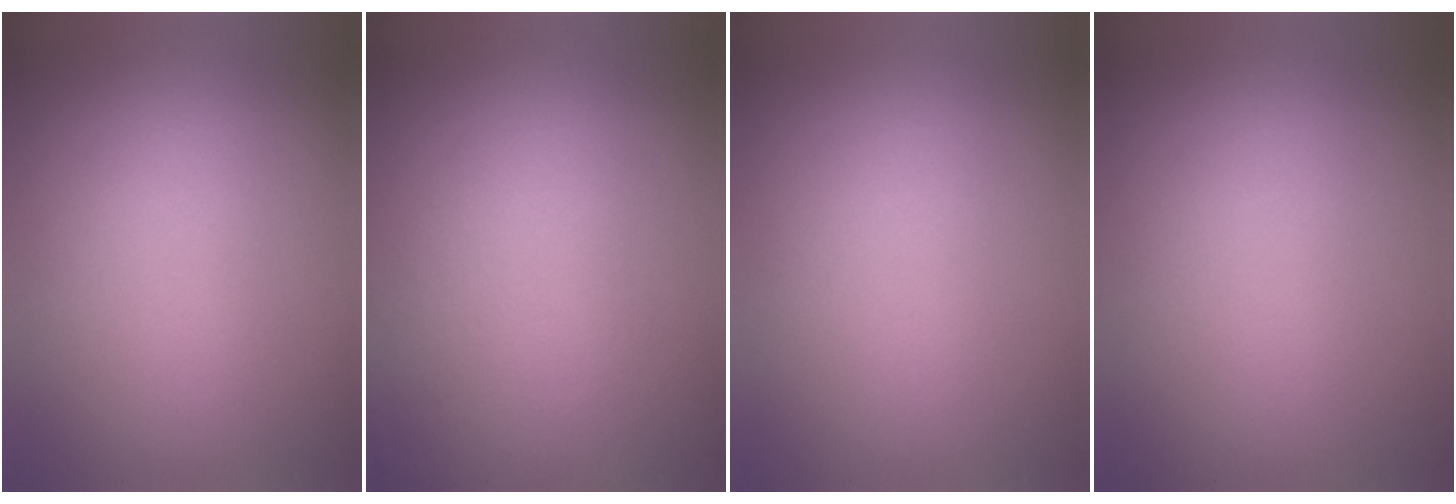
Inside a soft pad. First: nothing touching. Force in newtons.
{"total": 2.7}
{"total": 0.0}
{"total": 0.0}